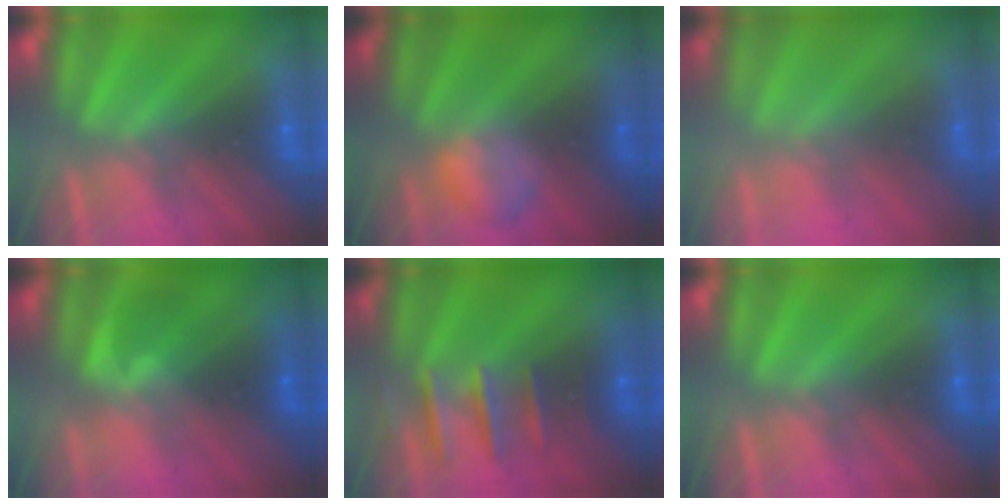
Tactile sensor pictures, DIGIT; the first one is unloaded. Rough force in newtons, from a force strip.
{"total": 2.2}
{"total": 2.1}
{"total": 1.2}
{"total": 2.5}
{"total": 0.0}